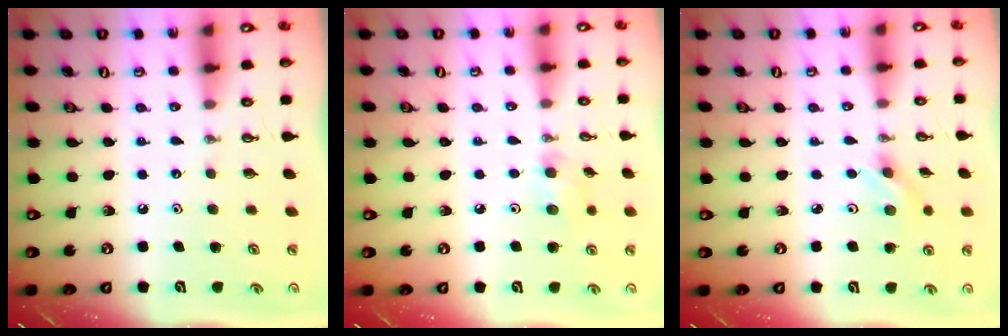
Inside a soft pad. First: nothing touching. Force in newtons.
{"total": 6.0, "press": 5.9, "slide": 1.4}
{"total": 2.8, "press": 2.5, "slide": 1.3}